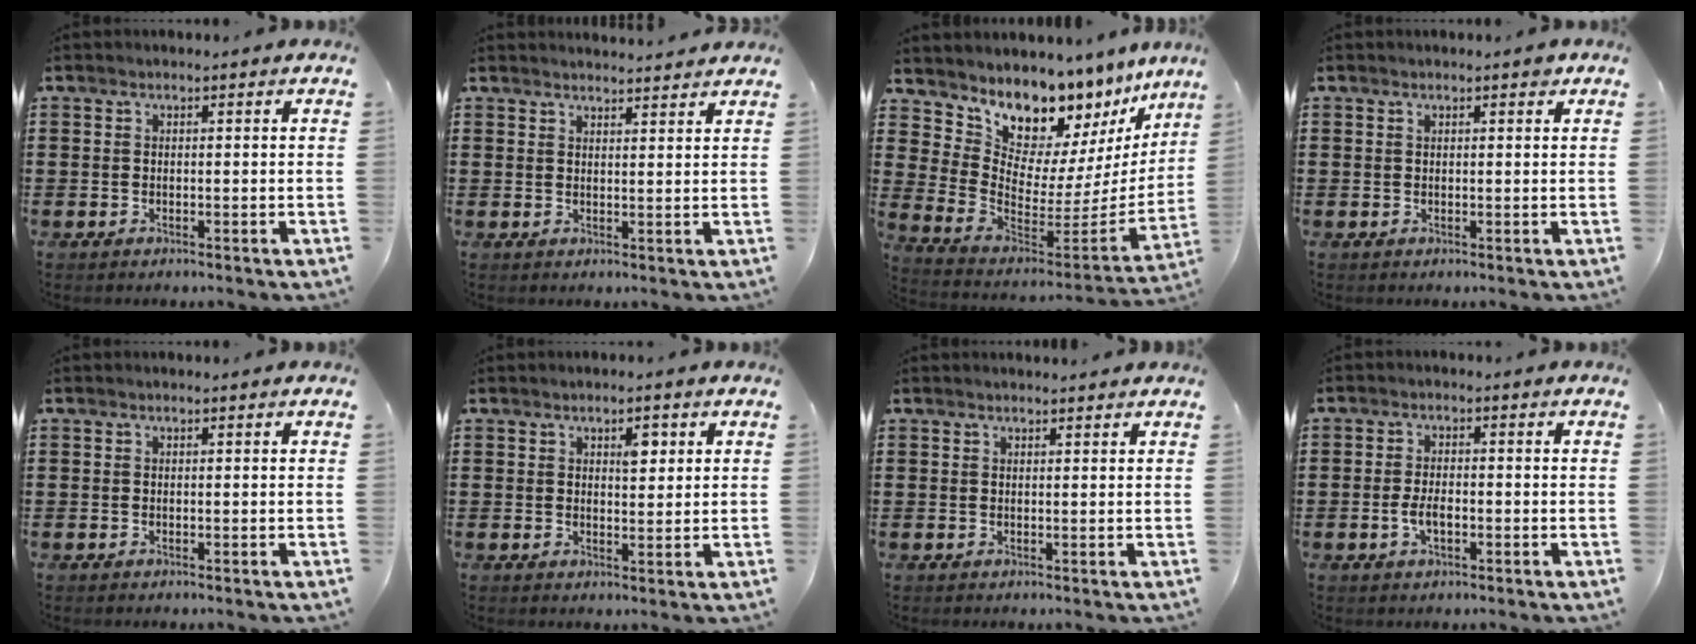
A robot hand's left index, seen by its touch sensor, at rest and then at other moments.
{"total": 2.2, "force": [2.2, -0.1, 0.1], "torque": [-0.007, -0.006, 0.043]}
{"total": 8.0, "force": [7.2, 3.4, 0.6], "torque": [-0.049, -0.084, 0.128]}
{"total": 1.0, "force": [0.6, 0.4, 0.6], "torque": [-0.014, 0.003, 0.012]}
{"total": 0.0}
{"total": 3.2, "force": [1.5, 1.5, 2.3], "torque": [-0.026, -0.002, 0.020]}
{"total": 0.9, "force": [0.9, 0.0, 0.1], "torque": [-0.005, -0.001, 0.018]}
{"total": 3.5, "force": [-0.9, 1.5, 3.0], "torque": [-0.069, 0.000, -0.021]}